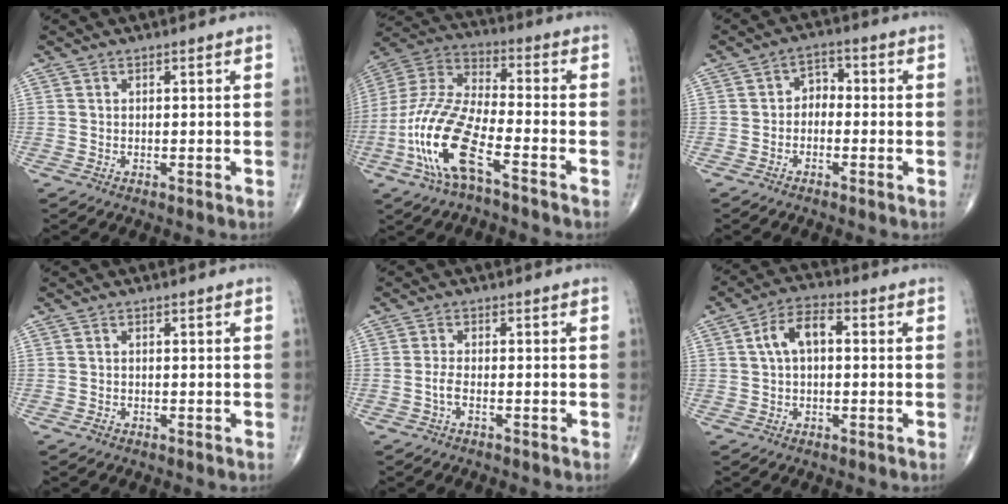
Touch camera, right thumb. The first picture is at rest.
{"total": 17.4, "force": [-7.8, 5.7, 14.5], "torque": [-0.327, 0.034, -0.150]}
{"total": 3.5, "force": [-0.9, 2.6, 2.1], "torque": [-0.013, 0.023, -0.031]}
{"total": 0.8, "force": [-0.5, 0.5, 0.3], "torque": [-0.005, 0.003, -0.010]}
{"total": 1.9, "force": [-0.9, 0.7, 1.6], "torque": [-0.036, 0.009, -0.018]}
{"total": 7.1, "force": [0.9, 4.0, 5.9], "torque": [-0.106, 0.024, 0.008]}